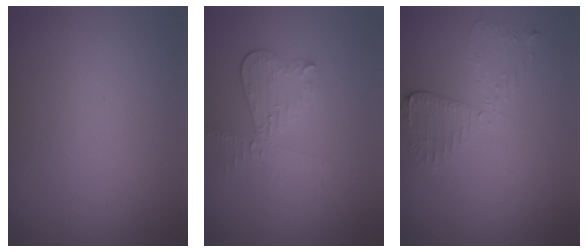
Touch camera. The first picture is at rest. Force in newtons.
{"total": 3.0, "press": 2.6, "slide": 1.4}
{"total": 2.7, "press": 2.4, "slide": 1.2}